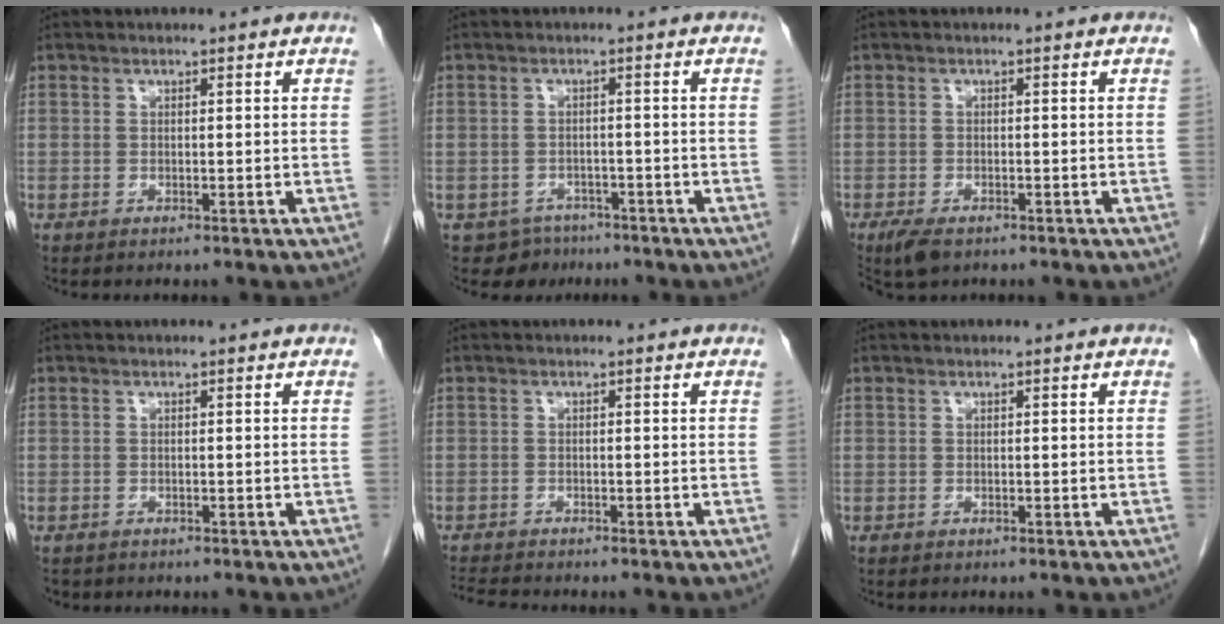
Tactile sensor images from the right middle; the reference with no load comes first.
{"total": 3.9, "force": [-2.9, 2.7, -0.2], "torque": [0.007, 0.008, -0.040]}
{"total": 3.3, "force": [-2.3, 1.3, 2.0], "torque": [-0.044, -0.008, -0.035]}
{"total": 1.0, "force": [-0.8, 0.6, 0.2], "torque": [-0.013, 0.000, -0.011]}
{"total": 3.5, "force": [-3.3, 0.1, 1.1], "torque": [-0.022, -0.014, -0.056]}
{"total": 0.0}